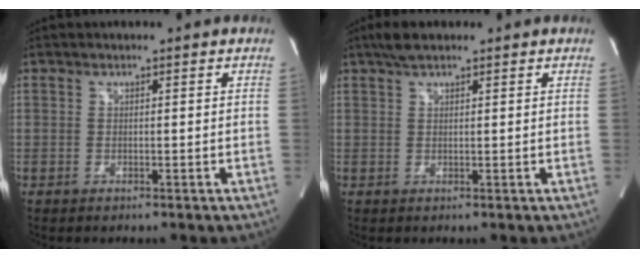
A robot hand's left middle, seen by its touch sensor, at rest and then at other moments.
{"total": 3.1, "force": [2.3, 0.9, 1.8], "torque": [-0.040, 0.012, 0.044]}